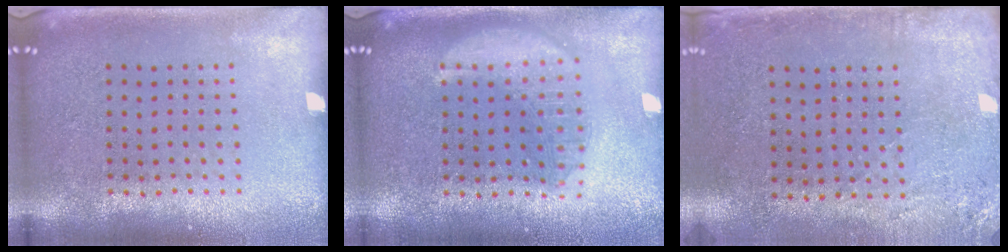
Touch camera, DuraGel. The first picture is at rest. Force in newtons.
{"total": 2.9, "press": 2.9, "slide": 0.3}
{"total": 2.8, "press": 2.3, "slide": 1.6}